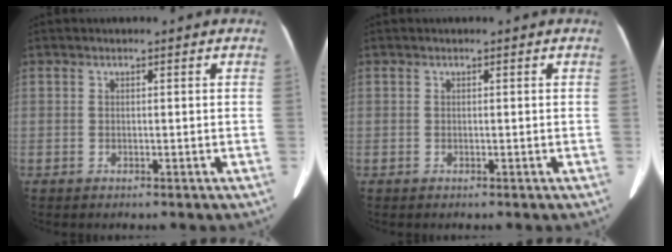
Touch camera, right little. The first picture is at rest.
{"total": 0.0}